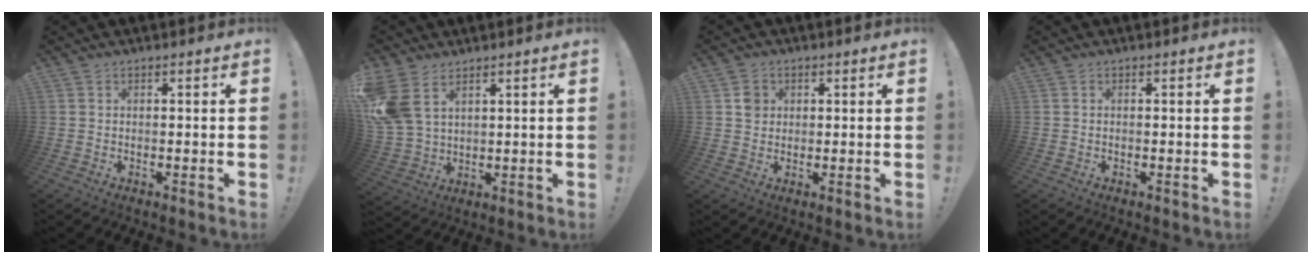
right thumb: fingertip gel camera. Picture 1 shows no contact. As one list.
[{"total": 10.4, "force": [5.2, 6.7, 6.1], "torque": [-0.134, -0.018, 0.107]}, {"total": 3.5, "force": [0.9, 3.2, 1.0], "torque": [0.000, -0.004, 0.014]}, {"total": 0.0}]